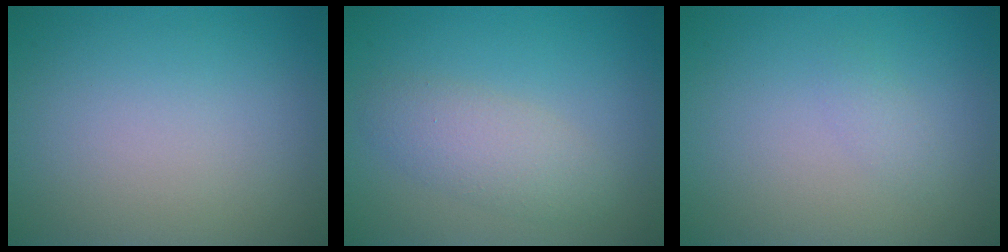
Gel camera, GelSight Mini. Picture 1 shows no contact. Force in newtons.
{"total": 3.0, "press": 3.0, "slide": 0.1}
{"total": 0.9, "press": 0.9, "slide": 0.1}